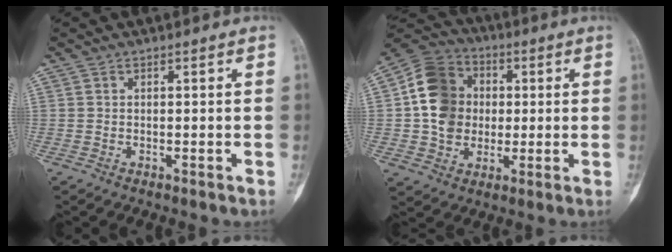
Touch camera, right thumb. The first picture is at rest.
{"total": 13.8, "force": [1.0, 11.6, 7.5], "torque": [-0.105, 0.015, 0.010]}